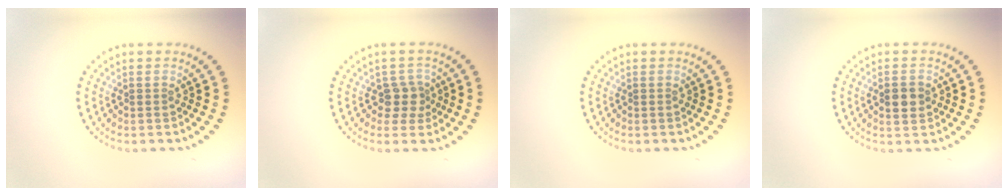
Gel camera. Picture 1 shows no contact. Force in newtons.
{"total": 2.1, "press": 1.7, "slide": 1.1}
{"total": 0.0}
{"total": 2.6, "press": 2.6, "slide": 0.1}